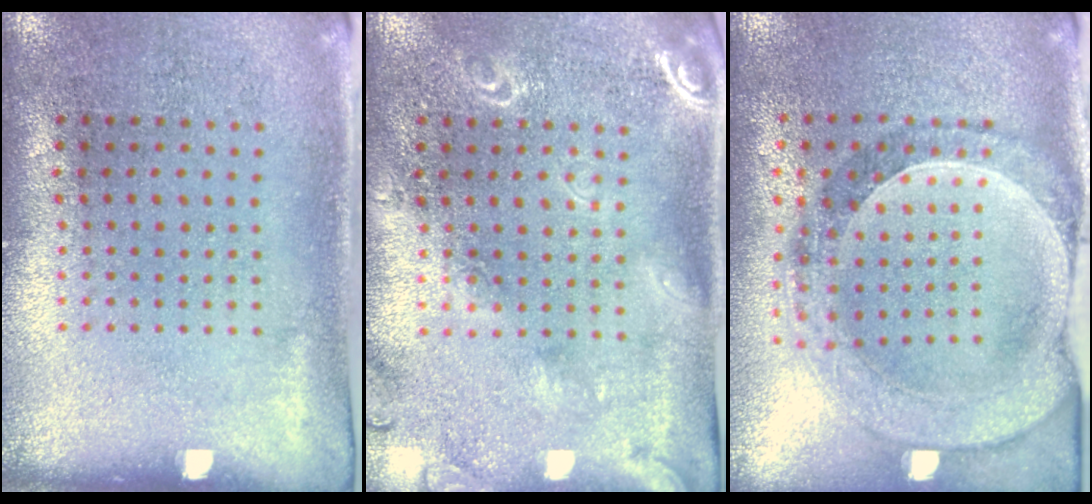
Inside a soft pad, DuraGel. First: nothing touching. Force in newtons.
{"total": 1.8, "press": 1.8, "slide": 0.5}
{"total": 1.5, "press": 1.5, "slide": 0.4}